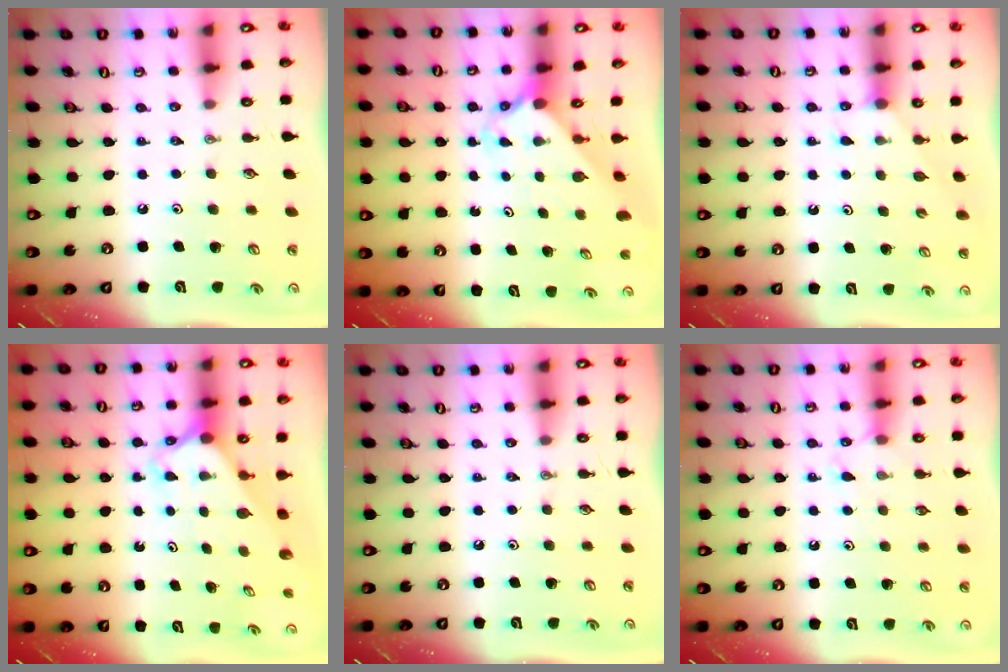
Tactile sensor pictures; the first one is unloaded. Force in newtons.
{"total": 2.2, "press": 2.2, "slide": 0.2}
{"total": 3.6, "press": 3.6, "slide": 0.3}
{"total": 2.2, "press": 2.2, "slide": 0.1}
{"total": 0.0}
{"total": 5.2, "press": 5.2, "slide": 0.5}